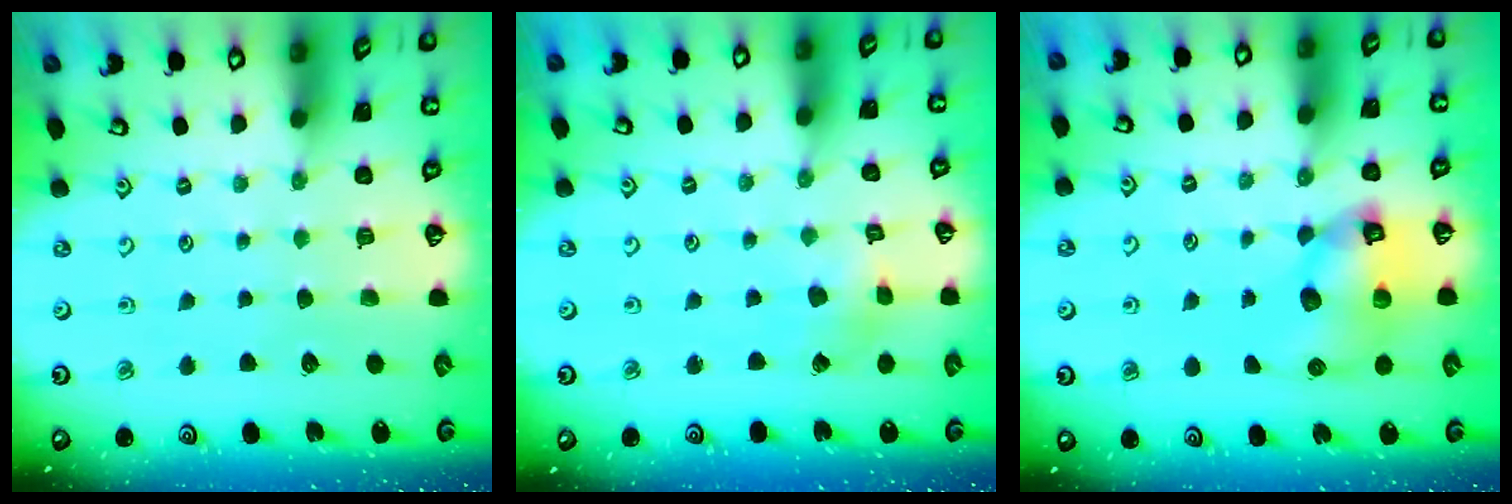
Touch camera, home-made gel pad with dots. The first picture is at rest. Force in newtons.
{"total": 2.7, "press": 2.7, "slide": 0.2}
{"total": 11.1, "press": 11.0, "slide": 1.5}